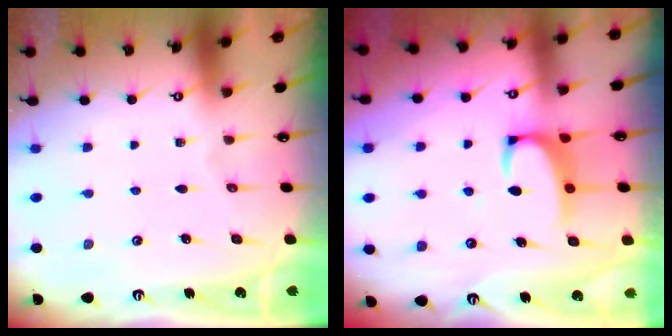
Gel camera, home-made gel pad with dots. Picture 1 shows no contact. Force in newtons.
{"total": 3.3, "press": 3.2, "slide": 0.7}